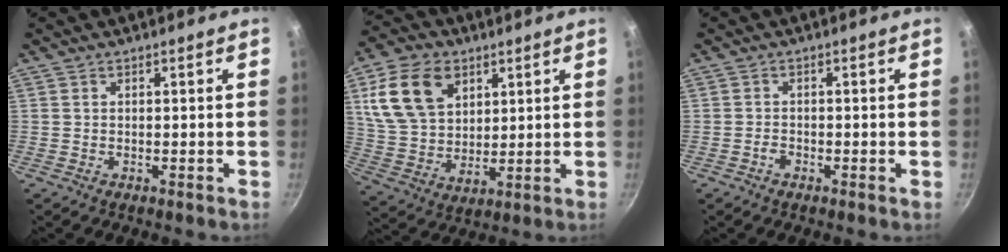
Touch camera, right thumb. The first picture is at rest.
{"total": 15.8, "force": [6.1, 10.8, 9.8], "torque": [-0.160, -0.012, 0.123]}
{"total": 1.1, "force": [-0.8, 0.5, 0.5], "torque": [-0.013, 0.005, -0.019]}